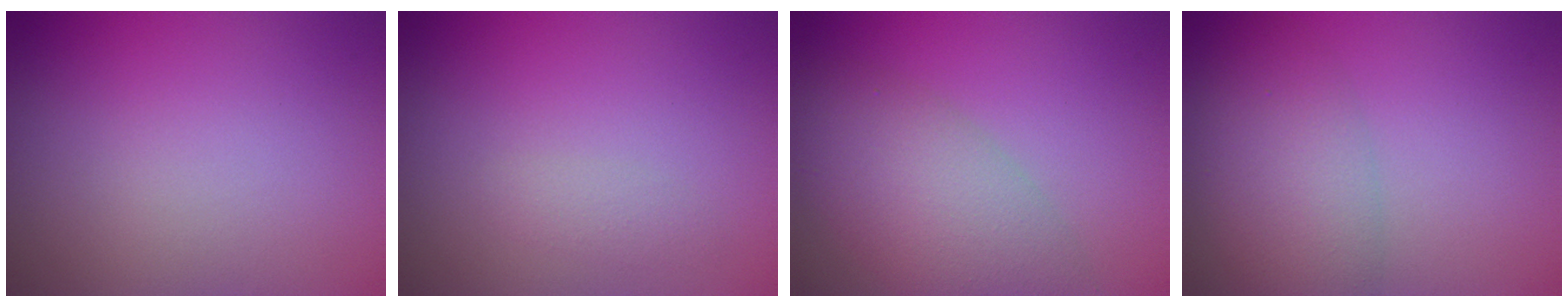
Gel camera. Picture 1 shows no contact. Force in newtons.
{"total": 1.0, "press": 1.0, "slide": 0.0}
{"total": 6.2, "press": 6.2, "slide": 0.4}
{"total": 4.8, "press": 4.8, "slide": 0.1}